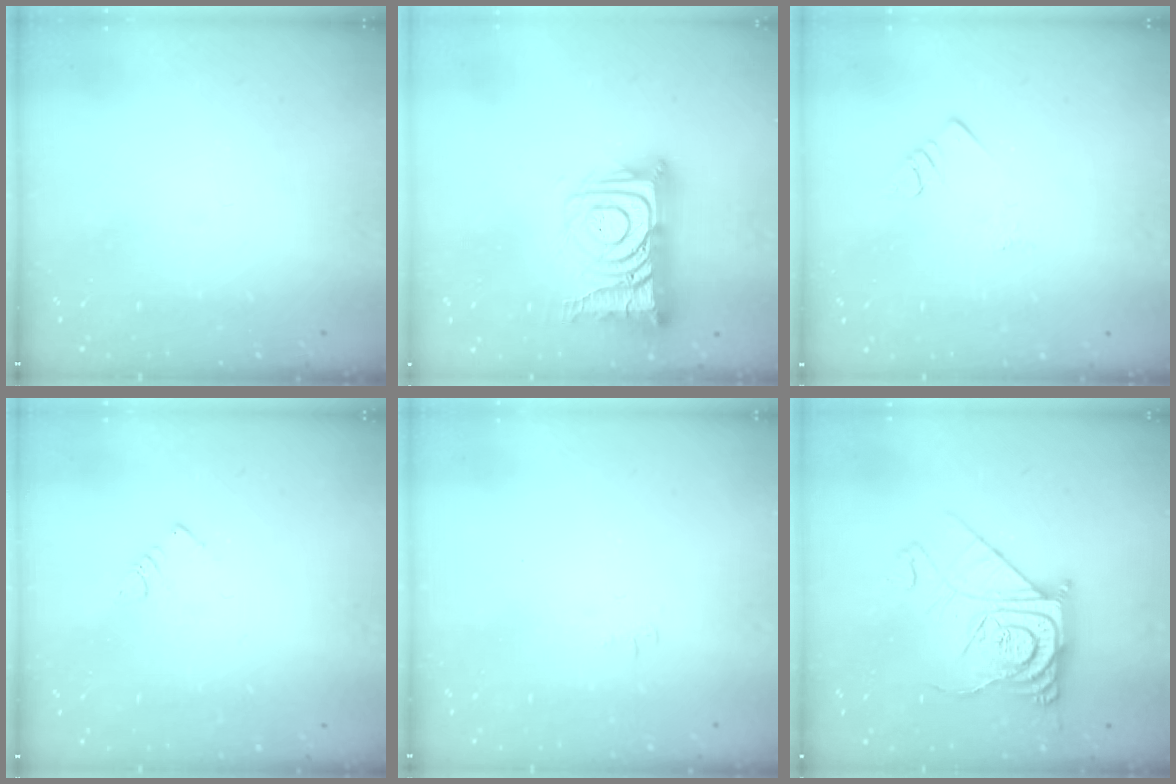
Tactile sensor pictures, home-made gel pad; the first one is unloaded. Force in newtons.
{"total": 17.6, "press": 17.5, "slide": 1.6}
{"total": 2.8, "press": 2.8, "slide": 0.4}
{"total": 3.4, "press": 3.4, "slide": 0.5}
{"total": 3.3, "press": 3.3, "slide": 0.5}
{"total": 15.1, "press": 15.0, "slide": 1.4}